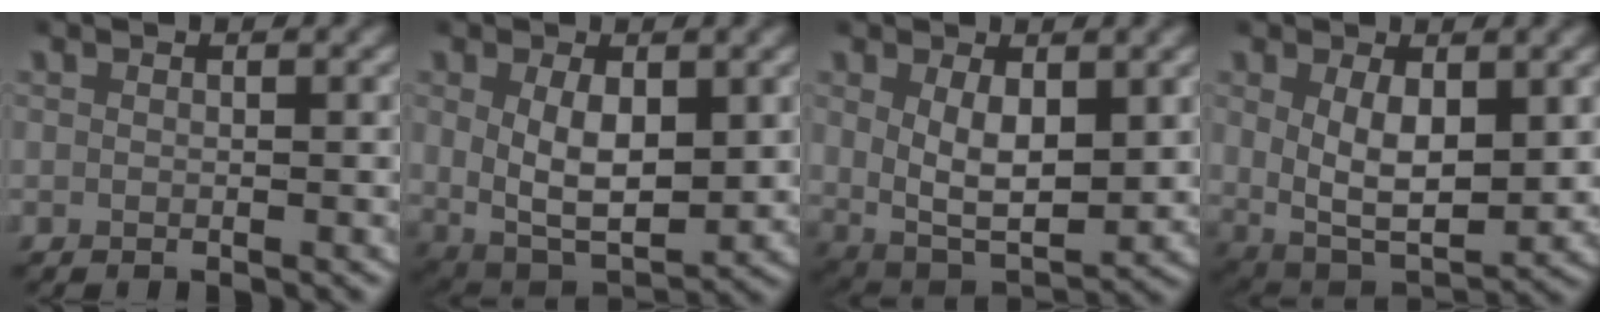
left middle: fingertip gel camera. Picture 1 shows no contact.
{"total": 7.3, "force": [-0.1, 5.1, 5.2], "torque": [-0.103, -0.034, 0.012]}
{"total": 6.6, "force": [0.3, 4.5, 4.9], "torque": [-0.099, -0.033, 0.017]}
{"total": 7.3, "force": [-0.1, 5.2, 5.2], "torque": [-0.109, -0.039, 0.014]}